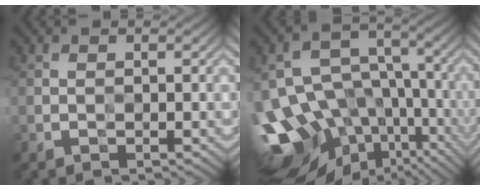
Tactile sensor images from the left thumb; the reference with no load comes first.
{"total": 16.6, "force": [-6.8, 11.9, 9.3], "torque": [-0.196, -0.012, -0.076]}